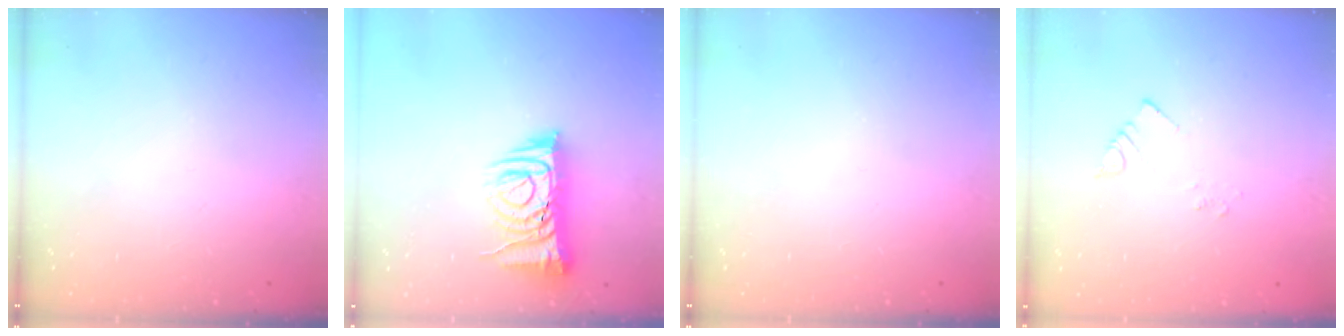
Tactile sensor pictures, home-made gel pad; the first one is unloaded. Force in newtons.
{"total": 10.1, "press": 10.0, "slide": 1.4}
{"total": 0.0}
{"total": 2.1, "press": 2.1, "slide": 0.3}